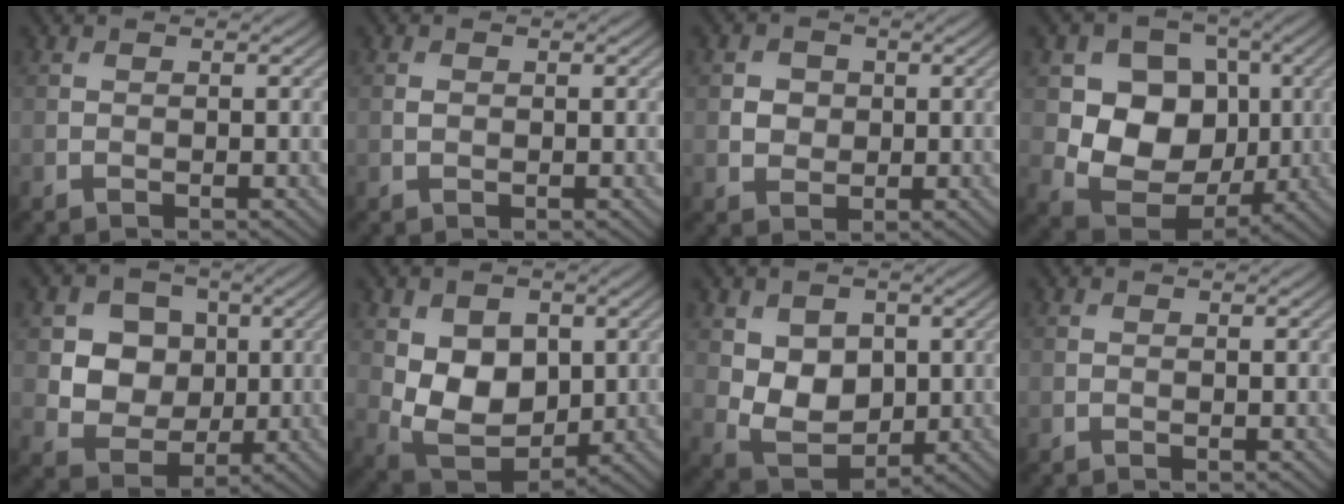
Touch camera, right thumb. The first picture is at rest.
{"total": 0.7, "force": [0.1, 0.5, 0.5], "torque": [-0.010, -0.002, 0.001]}
{"total": 2.6, "force": [0.3, 2.4, 1.0], "torque": [-0.026, -0.003, -0.001]}
{"total": 10.2, "force": [0.9, 8.4, 5.8], "torque": [-0.118, -0.019, 0.004]}
{"total": 7.5, "force": [1.7, 6.5, 3.3], "torque": [-0.087, -0.005, 0.035]}
{"total": 9.0, "force": [1.3, 6.4, 6.1], "torque": [-0.127, -0.014, 0.021]}
{"total": 6.6, "force": [1.2, 4.9, 4.3], "torque": [-0.095, -0.012, 0.025]}
{"total": 0.0}